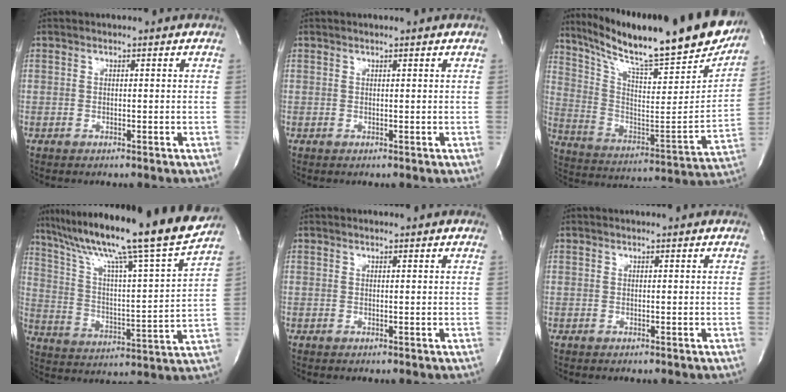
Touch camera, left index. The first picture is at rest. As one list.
[{"total": 0.6, "force": [0.5, -0.2, 0.3], "torque": [-0.012, -0.002, 0.012]}, {"total": 29.1, "force": [24.0, 4.1, 15.9], "torque": [-0.272, -0.058, 0.347]}, {"total": 24.7, "force": [20.4, -1.1, 13.8], "torque": [-0.235, -0.037, 0.306]}, {"total": 1.6, "force": [1.5, 0.1, 0.5], "torque": [-0.015, 0.006, 0.015]}, {"total": 1.2, "force": [1.2, -0.1, 0.2], "torque": [-0.010, 0.002, 0.014]}]